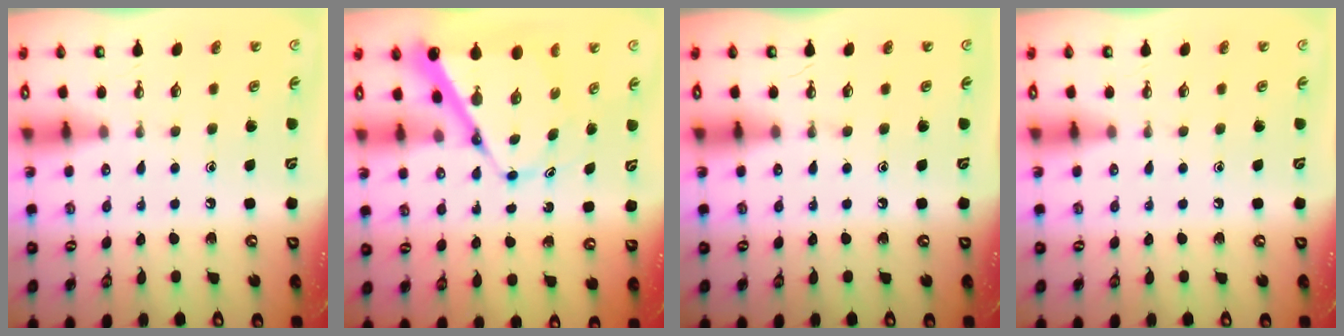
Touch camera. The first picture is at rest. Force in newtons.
{"total": 10.1, "press": 10.0, "slide": 0.9}
{"total": 0.0}
{"total": 0.0}